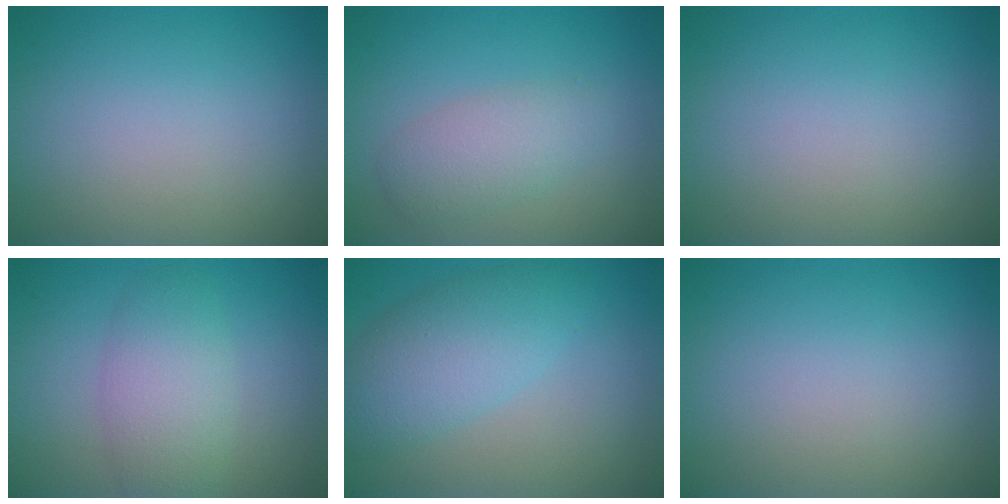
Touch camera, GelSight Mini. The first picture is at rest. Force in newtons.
{"total": 3.0, "press": 3.0, "slide": 0.1}
{"total": 0.0}
{"total": 4.2, "press": 4.2, "slide": 0.2}
{"total": 5.0, "press": 5.0, "slide": 0.2}
{"total": 0.0}